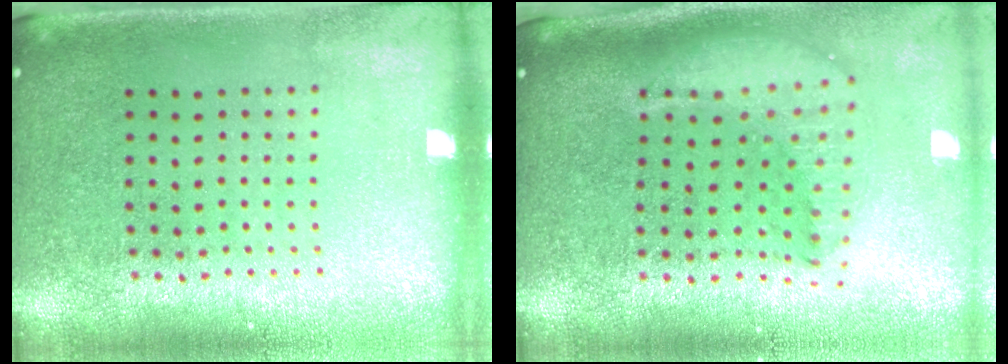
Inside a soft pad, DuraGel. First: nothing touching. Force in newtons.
{"total": 1.9, "press": 1.5, "slide": 1.1}